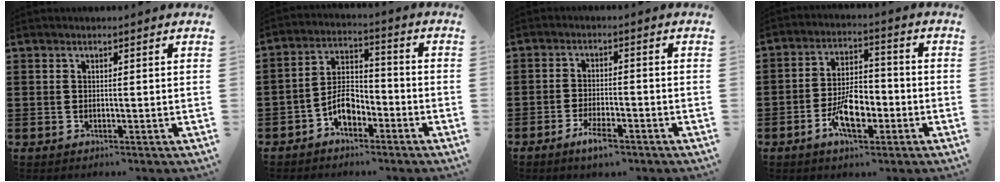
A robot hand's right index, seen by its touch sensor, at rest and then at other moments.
{"total": 6.3, "force": [-3.5, 3.4, 3.9], "torque": [-0.079, 0.014, -0.068]}
{"total": 4.1, "force": [-2.8, 1.0, 2.9], "torque": [-0.062, -0.003, -0.052]}
{"total": 8.4, "force": [-3.5, 4.1, 6.5], "torque": [-0.122, -0.001, -0.064]}